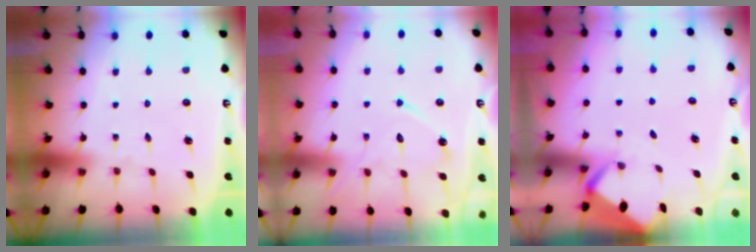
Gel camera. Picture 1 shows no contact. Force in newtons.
{"total": 11.8, "press": 11.7, "slide": 0.7}
{"total": 2.8, "press": 2.8, "slide": 0.2}